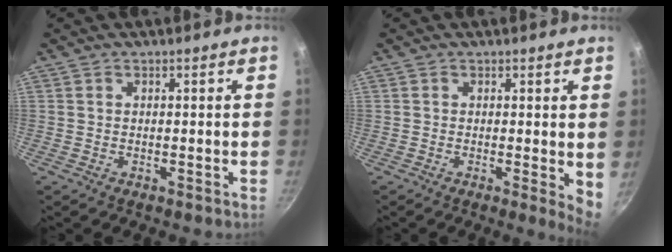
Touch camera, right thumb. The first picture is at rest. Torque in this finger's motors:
{"motor_torque": [-0.50, 0.65, 0.22, -0.18, 0.08]}